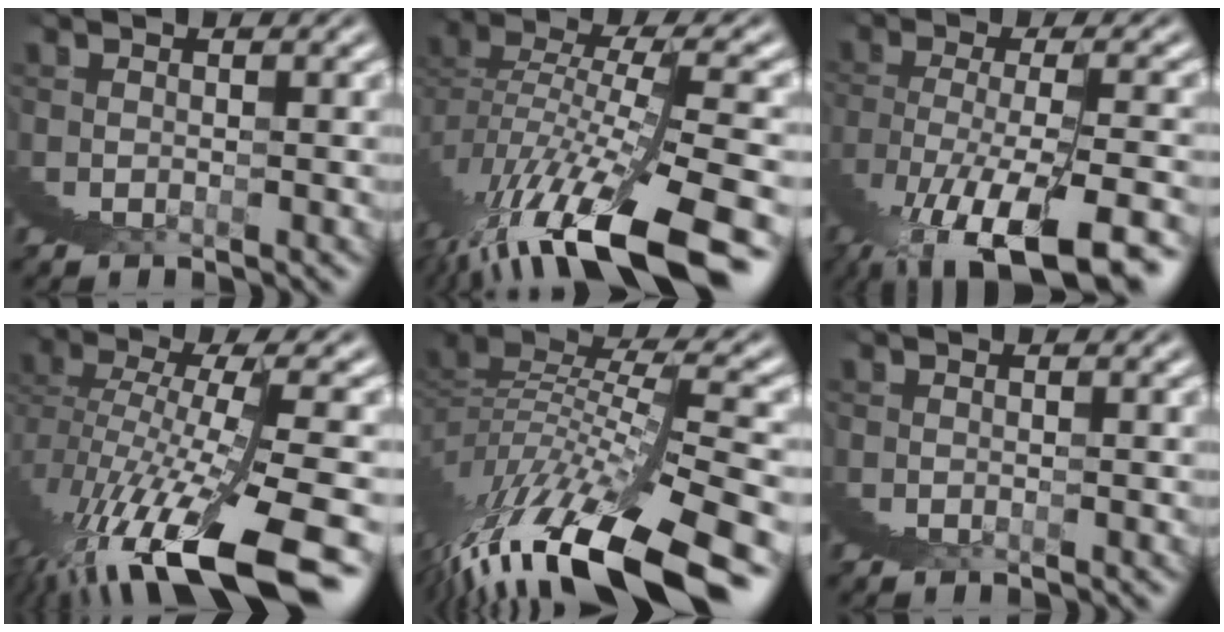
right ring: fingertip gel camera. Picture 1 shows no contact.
{"total": 7.1, "force": [0.5, 1.4, 6.9], "torque": [-0.122, 0.008, 0.009]}
{"total": 4.3, "force": [-0.8, 1.0, 4.1], "torque": [-0.076, -0.004, -0.003]}
{"total": 6.5, "force": [-2.9, -0.2, 5.8], "torque": [-0.099, -0.008, -0.035]}
{"total": 9.3, "force": [0.9, 2.8, 8.9], "torque": [-0.141, 0.002, 0.019]}
{"total": 0.0}